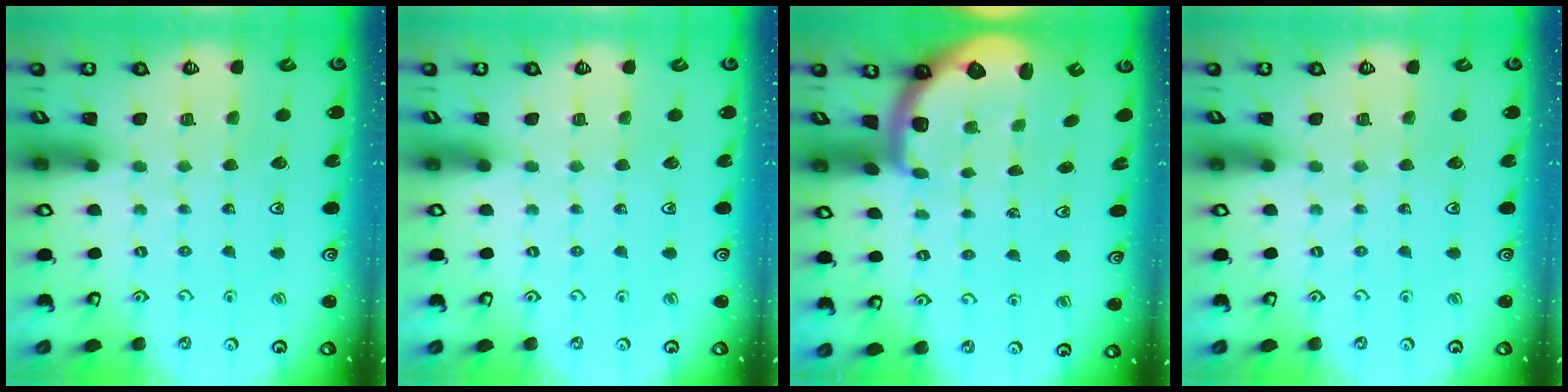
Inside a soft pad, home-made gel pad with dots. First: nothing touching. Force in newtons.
{"total": 0.0}
{"total": 1.7, "press": 1.7, "slide": 0.4}
{"total": 0.0}